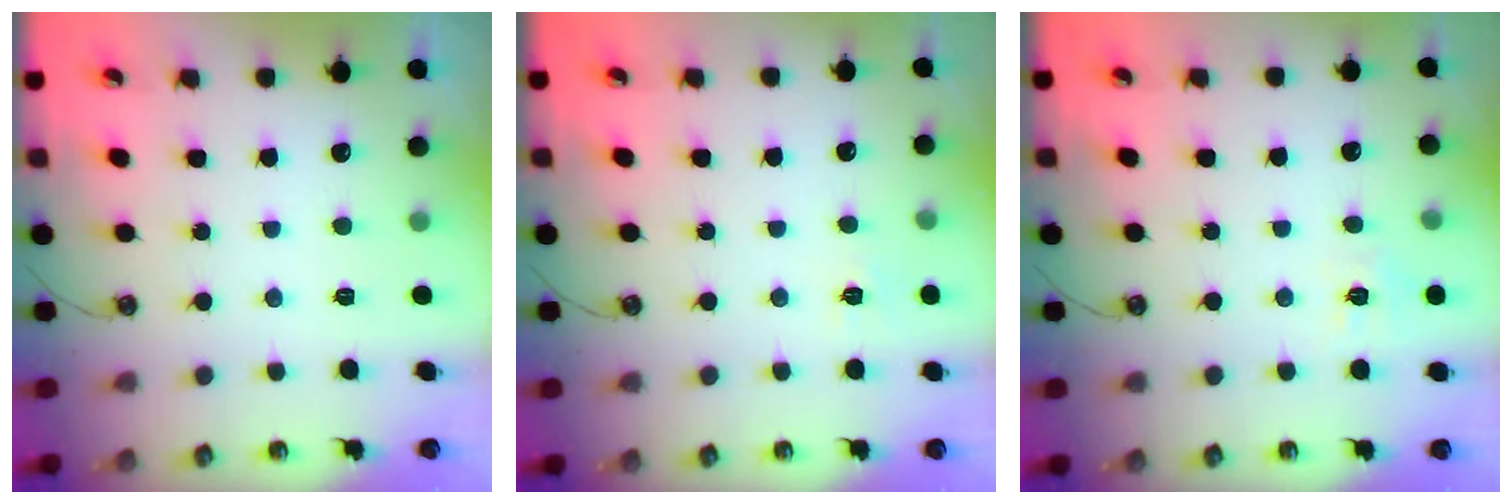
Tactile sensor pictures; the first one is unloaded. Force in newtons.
{"total": 5.0, "press": 5.0, "slide": 0.6}
{"total": 6.7, "press": 6.6, "slide": 0.6}